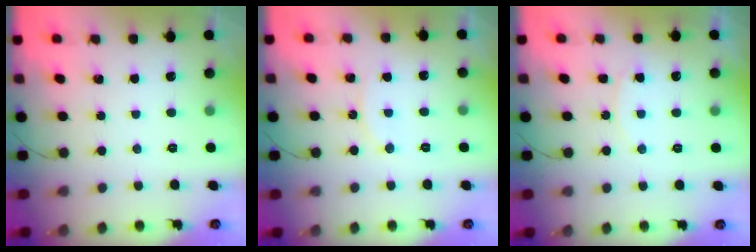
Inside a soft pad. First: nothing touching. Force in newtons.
{"total": 6.9, "press": 6.9, "slide": 0.7}
{"total": 5.8, "press": 5.8, "slide": 0.6}